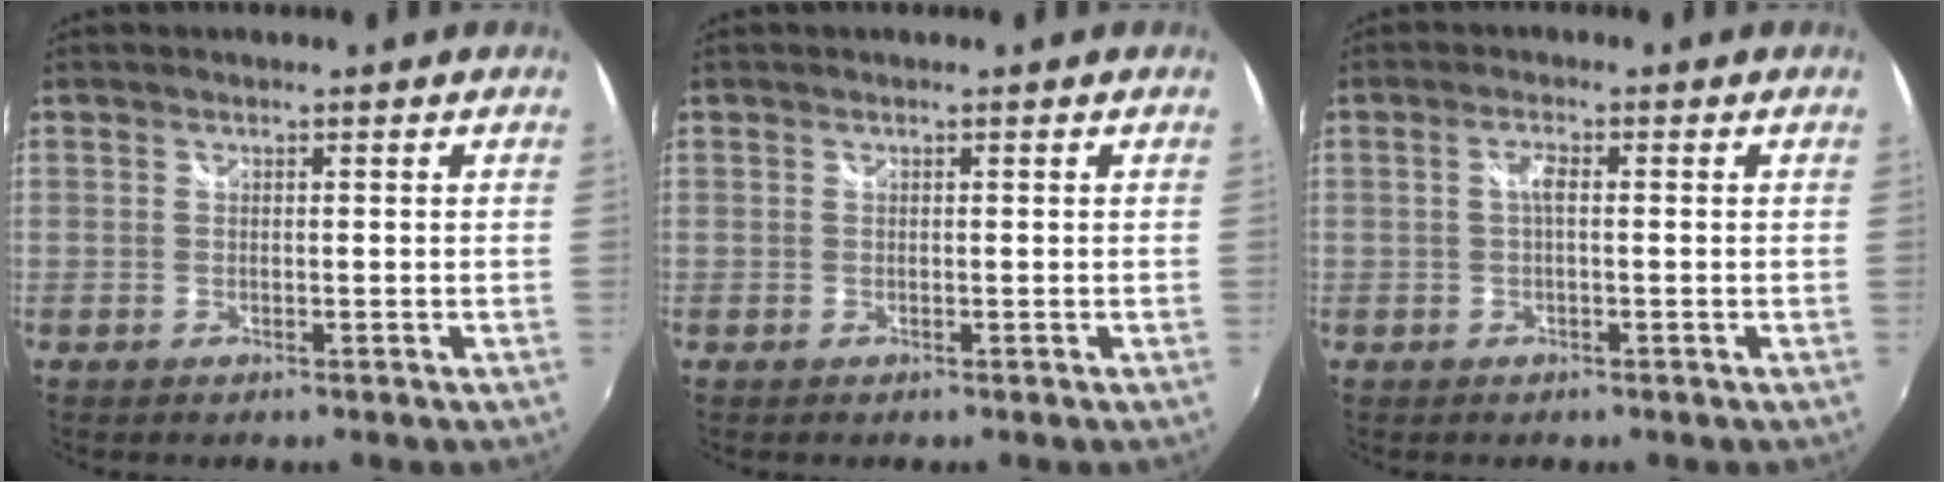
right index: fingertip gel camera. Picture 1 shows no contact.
{"total": 0.0}
{"total": 2.0, "force": [-0.1, 0.5, 1.9], "torque": [-0.037, 0.005, -0.003]}